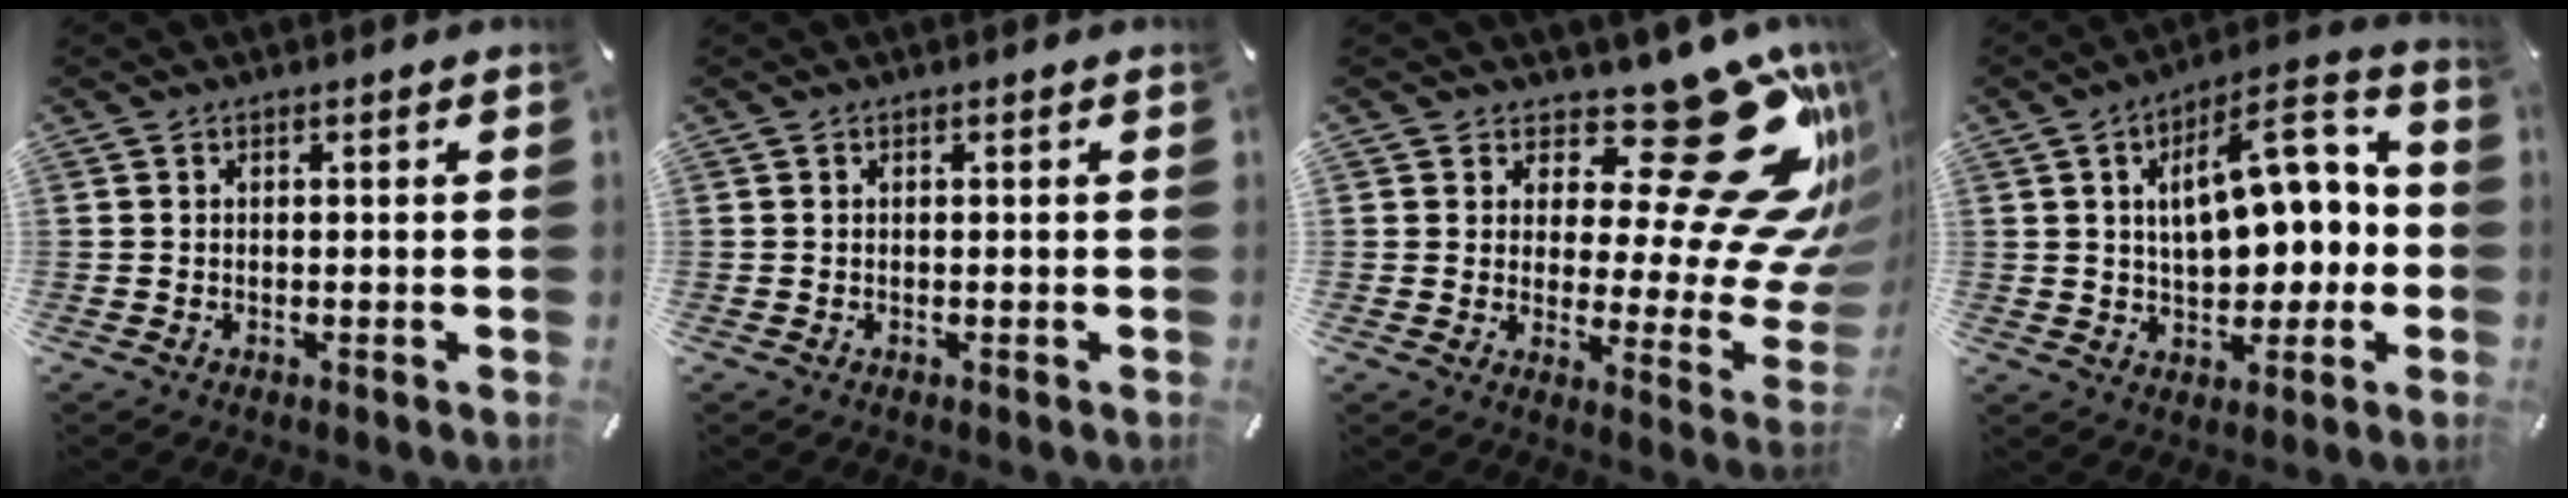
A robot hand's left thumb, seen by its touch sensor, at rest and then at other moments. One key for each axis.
{"total": 0.0}
{"total": 25.8, "fx": 13.1, "fy": 10.3, "fz": 19.7, "tx": -0.240, "ty": -0.110, "tz": 0.223}
{"total": 16.7, "fx": 2.9, "fy": 10.0, "fz": 13.0, "tx": -0.165, "ty": -0.014, "tz": 0.049}